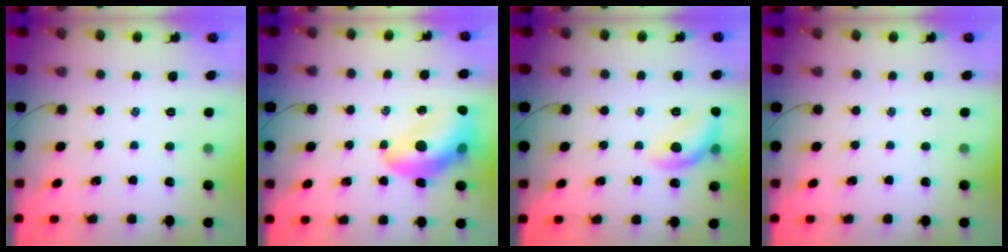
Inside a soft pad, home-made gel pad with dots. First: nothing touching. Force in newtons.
{"total": 15.0, "press": 14.4, "slide": 3.9}
{"total": 11.5, "press": 11.4, "slide": 0.7}
{"total": 0.0}